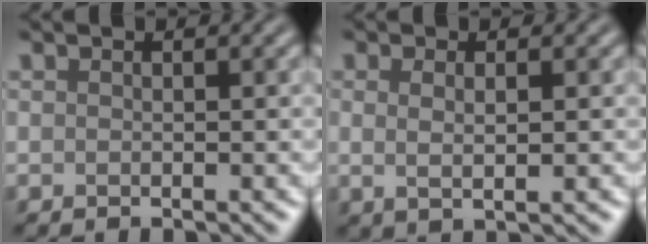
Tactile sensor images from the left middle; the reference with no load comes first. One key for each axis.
{"total": 1.7, "fx": 0.3, "fy": 0.4, "fz": 1.6, "tx": -0.030, "ty": -0.002, "tz": 0.007}